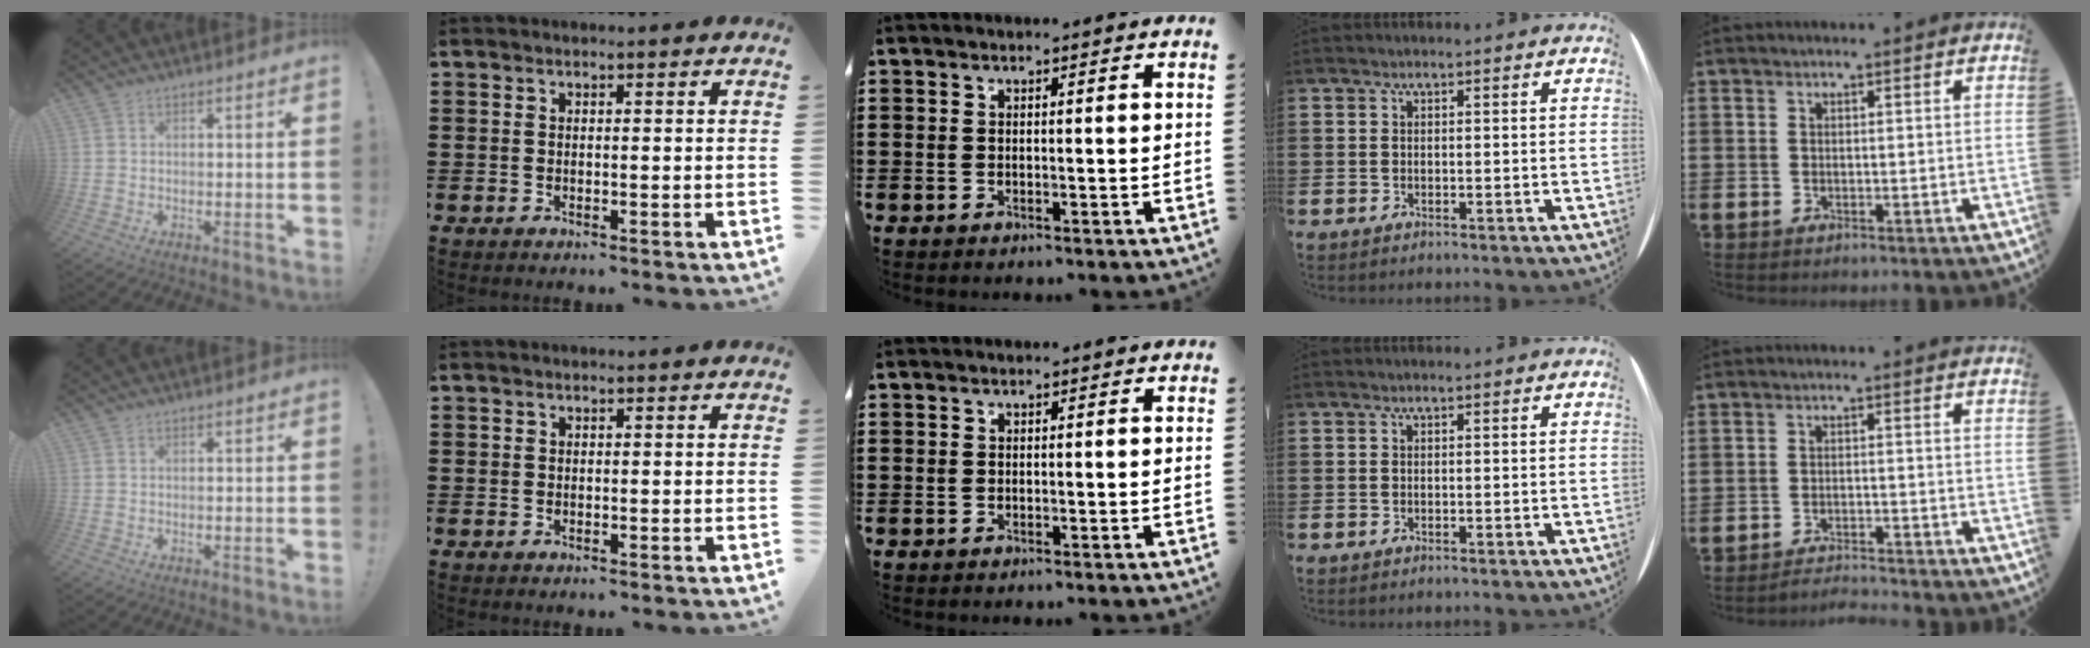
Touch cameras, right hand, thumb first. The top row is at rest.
{"middle": {"total": 0.5, "force": [-0.2, 0.5, 0.0], "torque": [0.000, 0.005, -0.005]}, "little": {"total": 2.2, "force": [-2.2, -0.2, -0.1], "torque": [-0.003, 0.005, -0.047]}}